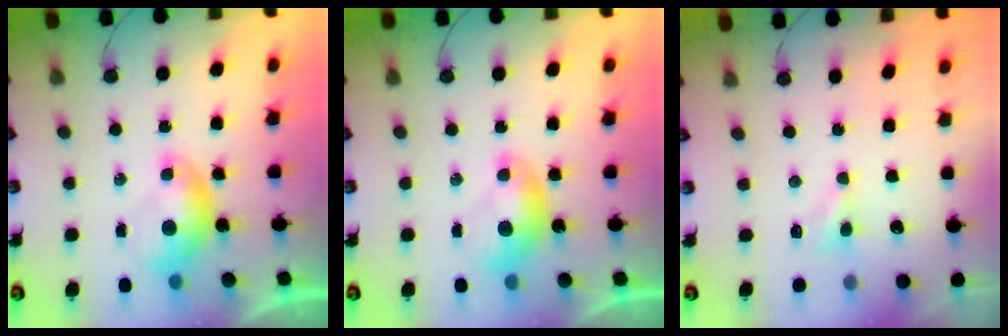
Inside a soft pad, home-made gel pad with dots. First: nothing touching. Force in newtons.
{"total": 0.0}
{"total": 1.0, "press": 0.9, "slide": 0.3}